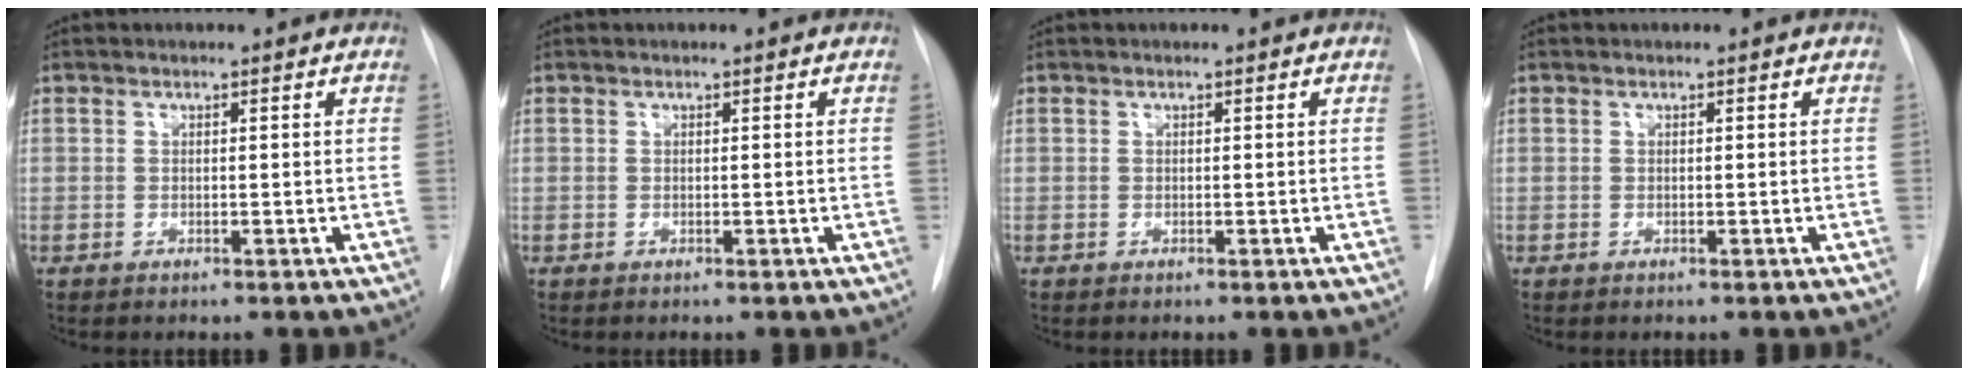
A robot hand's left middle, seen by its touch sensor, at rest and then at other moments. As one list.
[{"total": 0.0}, {"total": 0.0}, {"total": 0.0}]